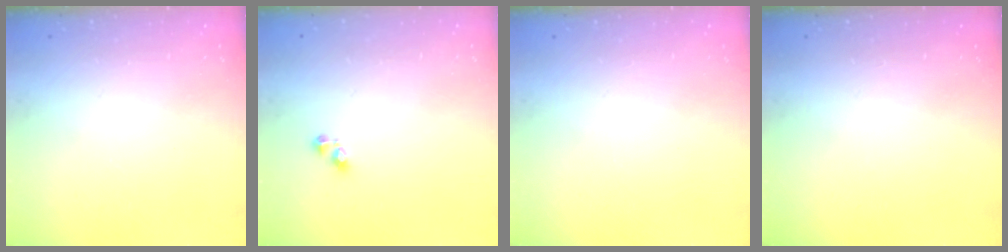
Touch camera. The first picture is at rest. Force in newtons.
{"total": 2.7, "press": 2.7, "slide": 0.4}
{"total": 0.0}
{"total": 0.0}